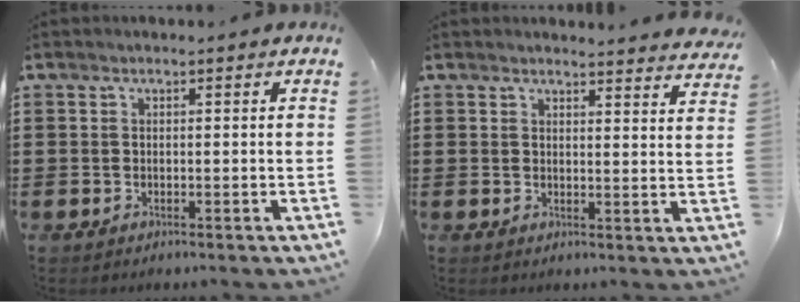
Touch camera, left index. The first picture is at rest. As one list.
[{"total": 2.9, "force": [2.9, -0.3, 0.4], "torque": [-0.008, -0.016, 0.053]}]